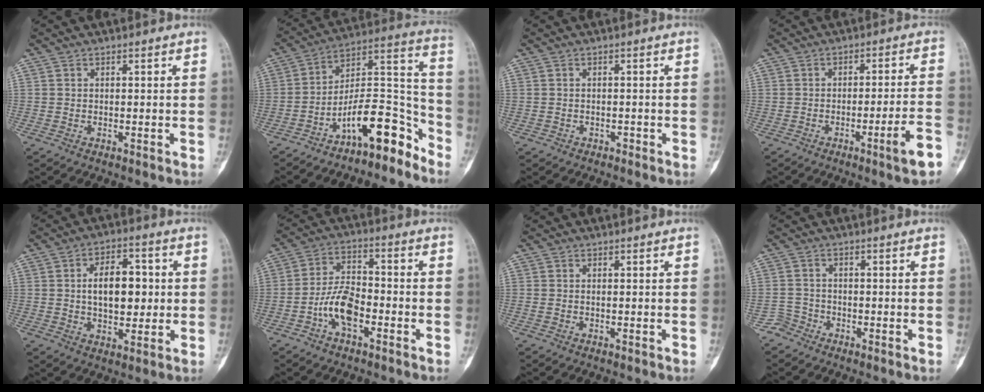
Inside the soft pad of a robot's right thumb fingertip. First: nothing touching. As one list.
[{"total": 14.4, "force": [-10.1, 5.1, 9.0], "torque": [-0.110, 0.128, -0.170]}, {"total": 0.8, "force": [-0.6, 0.6, 0.0], "torque": [-0.003, 0.006, -0.010]}, {"total": 7.1, "force": [-3.9, 0.2, 5.9], "torque": [-0.087, 0.024, -0.054]}, {"total": 11.0, "force": [0.9, 6.4, 8.9], "torque": [-0.108, 0.007, 0.016]}, {"total": 8.6, "force": [-3.4, 4.4, 6.6], "torque": [-0.119, 0.032, -0.070]}, {"total": 0.6, "force": [0.0, 0.5, 0.5], "torque": [-0.017, 0.004, 0.004]}, {"total": 2.4, "force": [-1.7, 1.6, -0.5], "torque": [0.018, 0.009, -0.037]}]